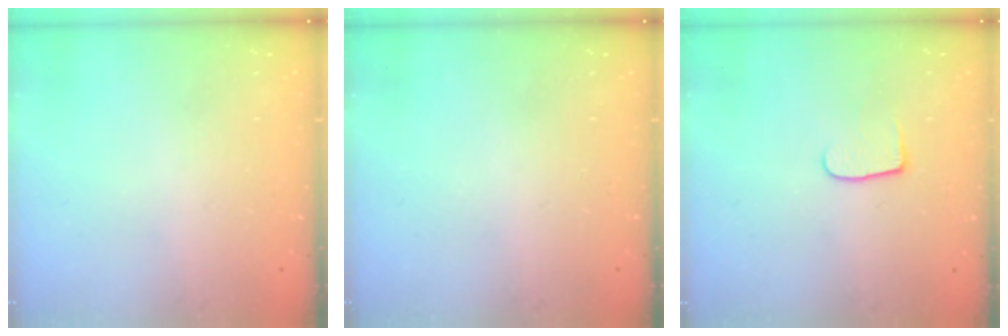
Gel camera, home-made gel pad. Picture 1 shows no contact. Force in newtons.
{"total": 0.0}
{"total": 6.1, "press": 6.0, "slide": 0.6}